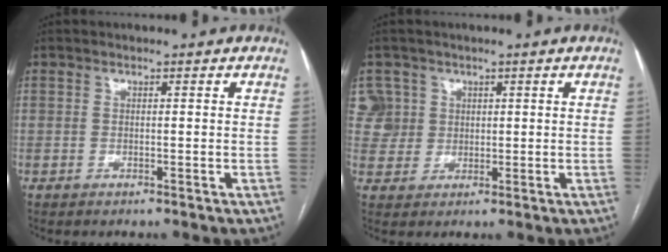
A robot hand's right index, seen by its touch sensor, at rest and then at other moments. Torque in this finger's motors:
{"motor_torque": [0.06, 0.07, 0.04, 0.00]}